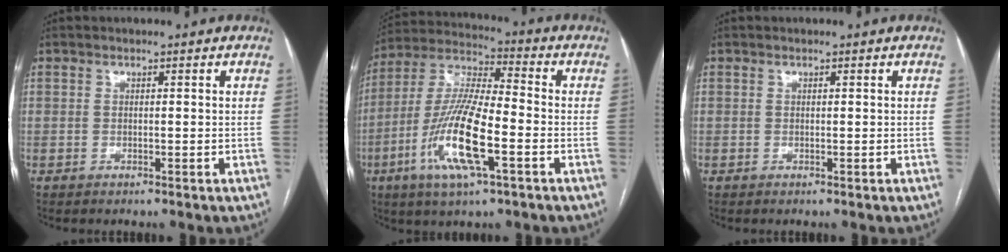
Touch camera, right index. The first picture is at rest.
{"total": 15.6, "force": [-5.2, 2.7, 14.5], "torque": [-0.300, -0.010, -0.097]}
{"total": 0.0}